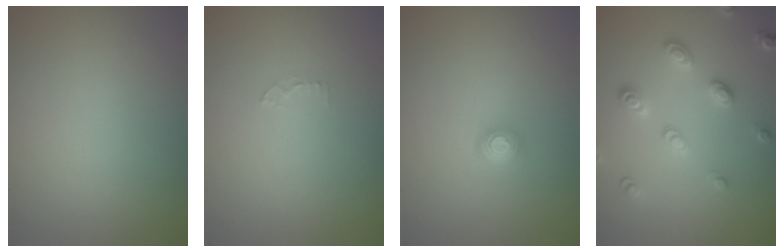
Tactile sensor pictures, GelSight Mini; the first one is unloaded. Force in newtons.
{"total": 0.7, "press": 0.7, "slide": 0.1}
{"total": 1.7, "press": 1.2, "slide": 1.2}
{"total": 2.9, "press": 2.7, "slide": 1.1}